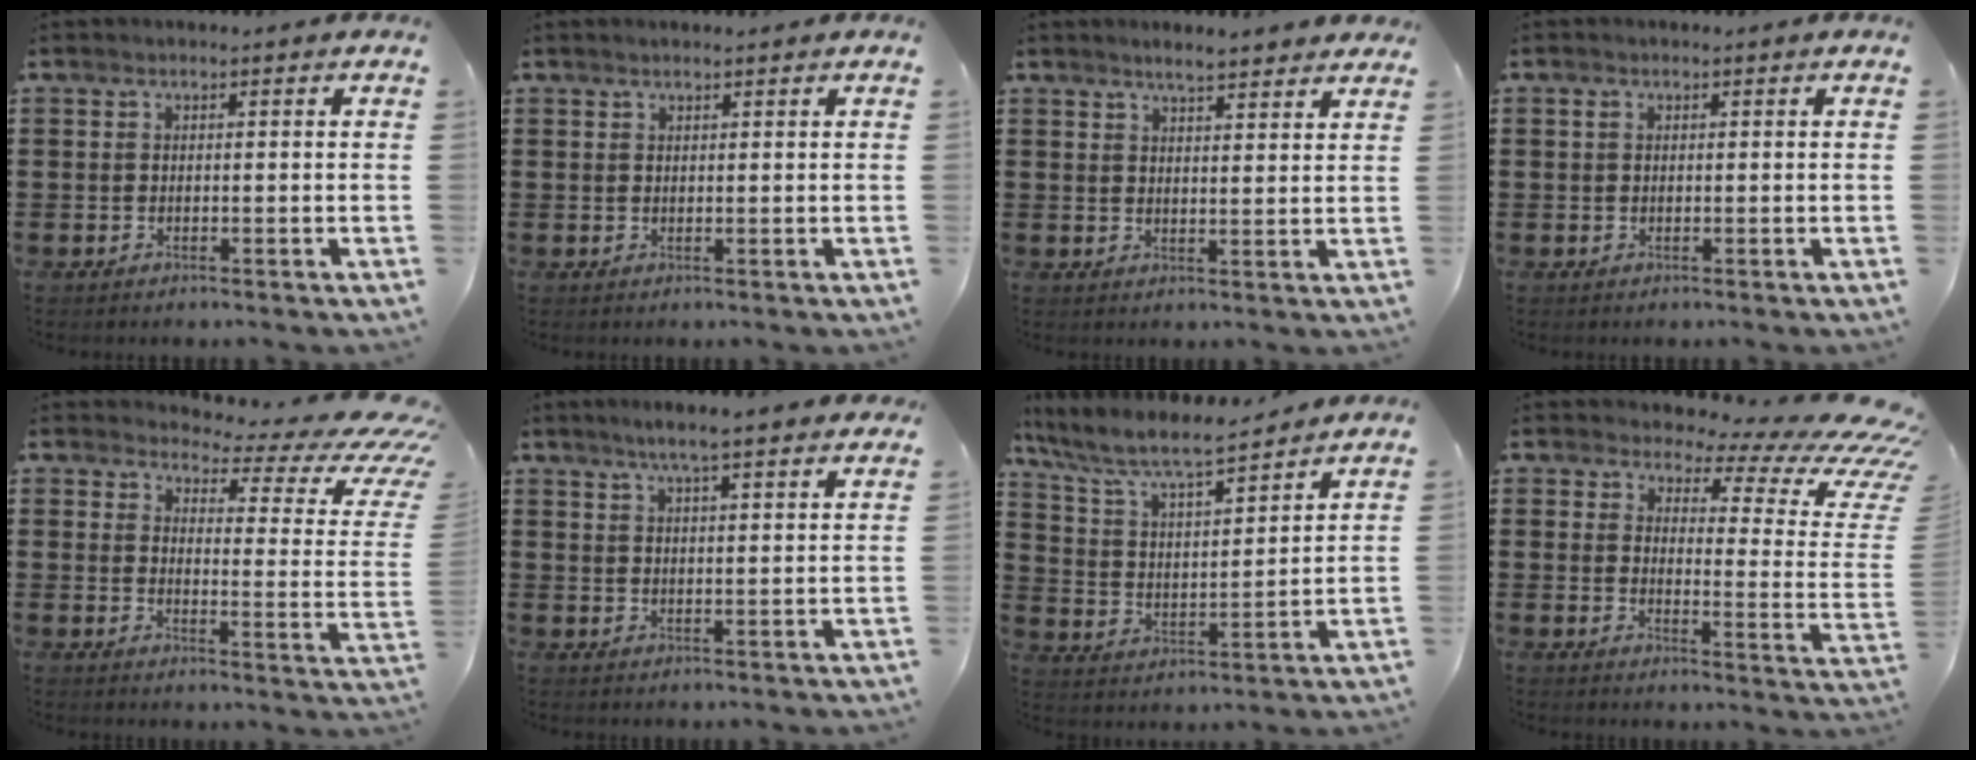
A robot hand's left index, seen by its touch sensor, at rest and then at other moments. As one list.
[{"total": 0.8, "force": [0.6, 0.0, 0.4], "torque": [-0.009, -0.001, 0.012]}, {"total": 3.4, "force": [3.2, 0.2, 1.3], "torque": [-0.033, -0.005, 0.057]}, {"total": 0.8, "force": [0.2, 0.6, 0.4], "torque": [-0.011, 0.005, 0.004]}, {"total": 5.3, "force": [4.1, 1.7, 3.0], "torque": [-0.053, -0.034, 0.064]}, {"total": 4.7, "force": [3.9, 0.1, 2.6], "torque": [-0.061, -0.004, 0.069]}, {"total": 7.6, "force": [6.5, 1.1, 3.8], "torque": [-0.101, -0.034, 0.107]}, {"total": 6.5, "force": [4.5, 2.4, 4.0], "torque": [-0.072, -0.039, 0.075]}]